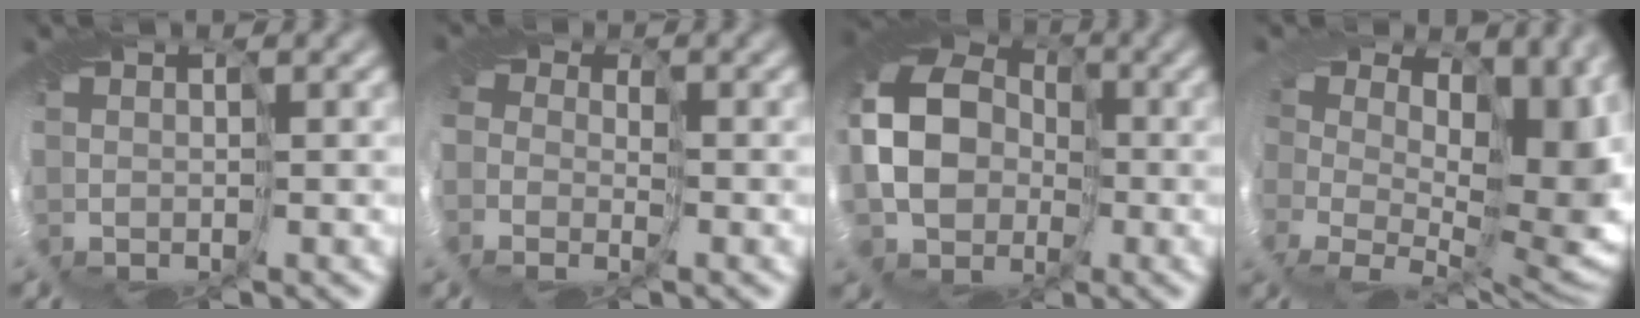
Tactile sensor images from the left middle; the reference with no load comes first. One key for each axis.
{"total": 4.1, "fx": -1.0, "fy": 3.7, "fz": 1.4, "tx": -0.020, "ty": -0.020, "tz": -0.029}
{"total": 7.8, "fx": -2.1, "fy": 6.0, "fz": 4.5, "tx": -0.086, "ty": -0.009, "tz": -0.062}
{"total": 8.2, "fx": 2.2, "fy": 5.5, "fz": 5.7, "tx": -0.061, "ty": -0.047, "tz": 0.045}